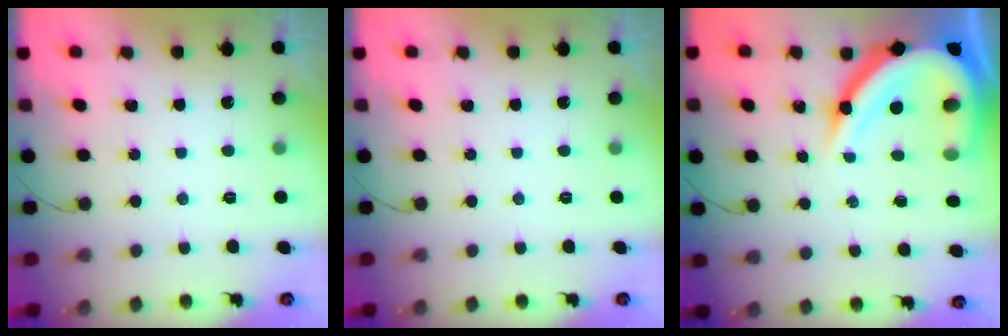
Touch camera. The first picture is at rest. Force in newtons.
{"total": 0.0}
{"total": 20.4, "press": 20.3, "slide": 2.2}